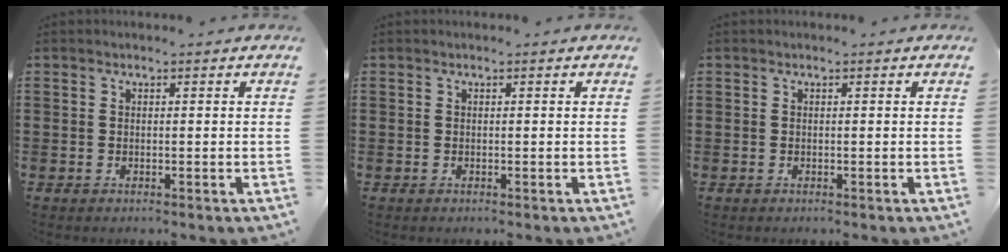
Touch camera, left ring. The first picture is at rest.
{"total": 0.0}
{"total": 0.0}